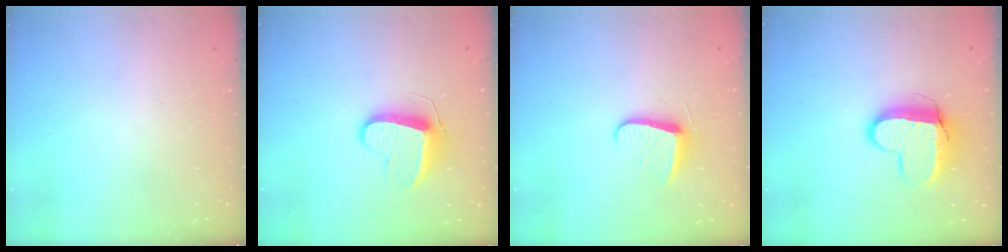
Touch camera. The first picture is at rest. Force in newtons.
{"total": 9.7, "press": 9.7, "slide": 0.4}
{"total": 7.8, "press": 7.7, "slide": 0.4}
{"total": 10.5, "press": 10.4, "slide": 0.8}